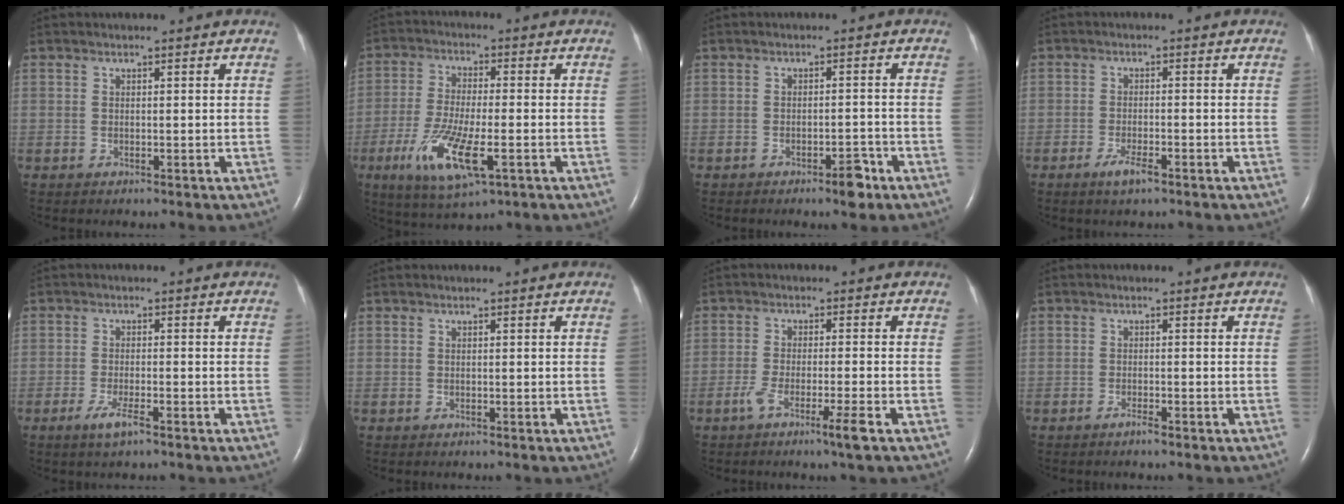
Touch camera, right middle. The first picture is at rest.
{"total": 11.1, "force": [-4.3, 2.5, 10.0], "torque": [-0.205, -0.024, -0.071]}
{"total": 3.1, "force": [-2.1, 0.9, 2.1], "torque": [-0.026, 0.003, -0.028]}
{"total": 3.0, "force": [-2.0, 0.6, 2.2], "torque": [-0.045, -0.002, -0.037]}
{"total": 3.1, "force": [-1.9, 0.4, 2.4], "torque": [-0.053, -0.006, -0.038]}
{"total": 0.0}
{"total": 4.8, "force": [-2.8, -0.4, 3.9], "torque": [-0.075, -0.011, -0.053]}
{"total": 1.1, "force": [-0.9, 0.0, 0.6], "torque": [-0.012, 0.000, -0.016]}